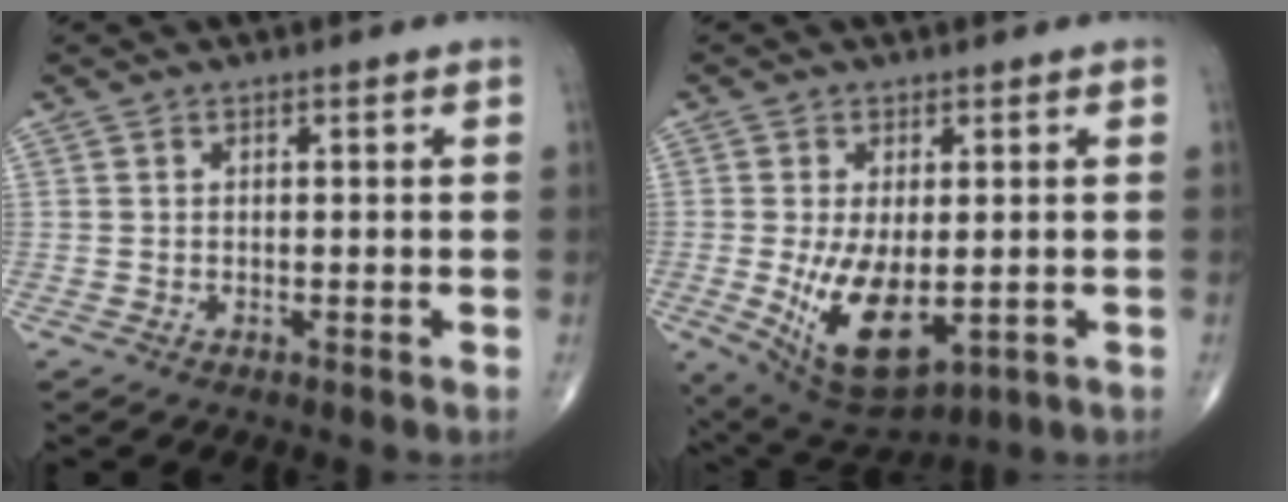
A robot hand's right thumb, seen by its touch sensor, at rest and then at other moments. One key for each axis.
{"total": 12.3, "fx": -2.1, "fy": 6.1, "fz": 10.5, "tx": -0.175, "ty": -0.021, "tz": -0.013}